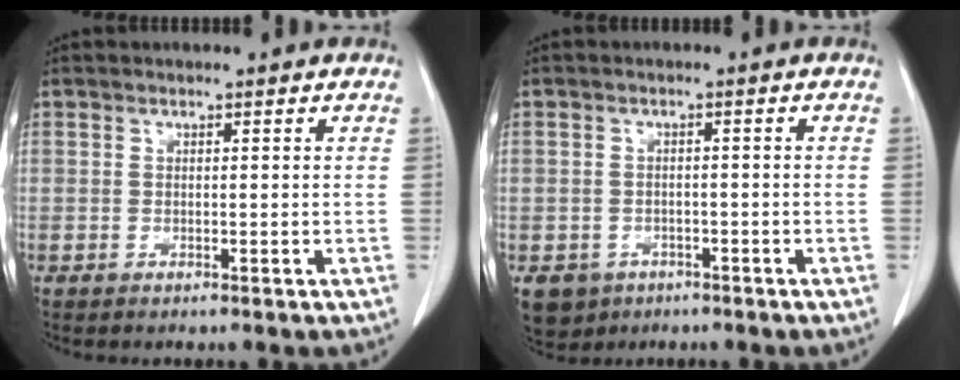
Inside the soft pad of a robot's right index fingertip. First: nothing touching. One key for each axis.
{"total": 7.0, "fx": -3.7, "fy": 5.6, "fz": 1.8, "tx": -0.036, "ty": 0.006, "tz": -0.048}